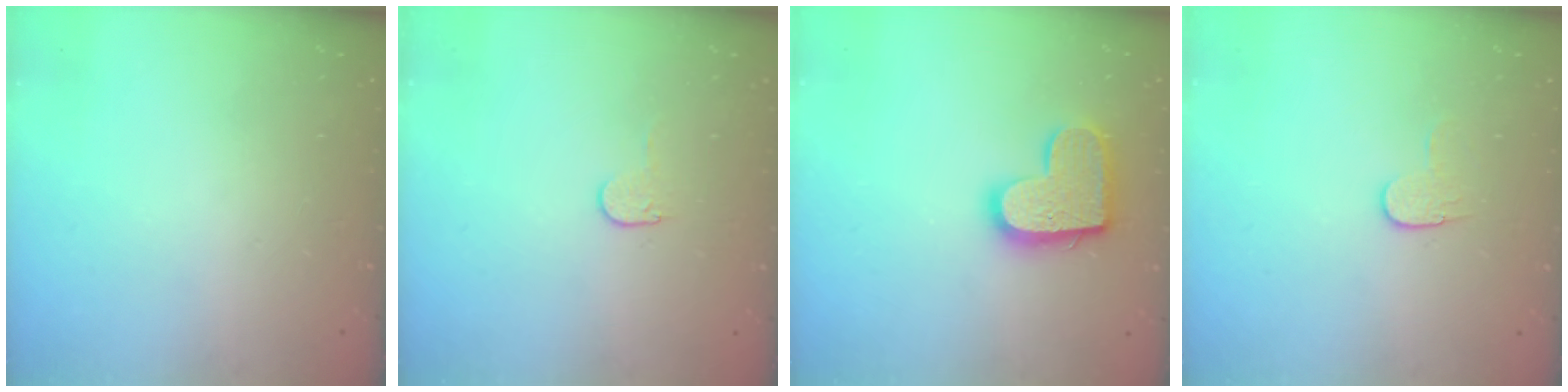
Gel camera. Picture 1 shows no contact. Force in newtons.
{"total": 3.8, "press": 3.8, "slide": 0.4}
{"total": 14.6, "press": 14.6, "slide": 0.9}
{"total": 6.2, "press": 6.2, "slide": 0.5}